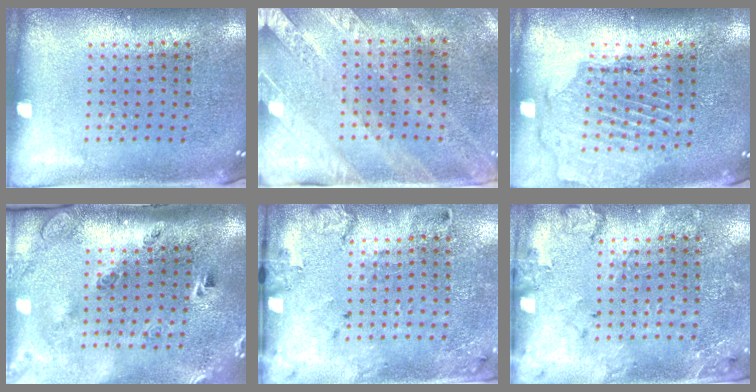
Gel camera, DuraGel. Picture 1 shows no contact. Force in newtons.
{"total": 2.5, "press": 2.1, "slide": 1.3}
{"total": 1.6, "press": 1.5, "slide": 0.3}
{"total": 3.0, "press": 1.9, "slide": 2.2}
{"total": 2.1, "press": 1.4, "slide": 1.6}
{"total": 1.8, "press": 1.6, "slide": 0.7}